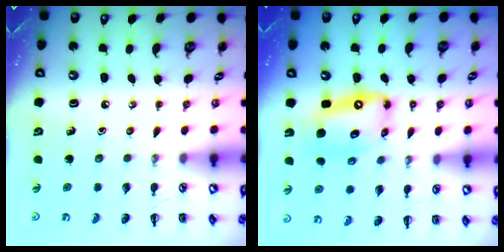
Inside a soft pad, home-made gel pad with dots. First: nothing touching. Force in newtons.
{"total": 13.3, "press": 12.8, "slide": 3.5}